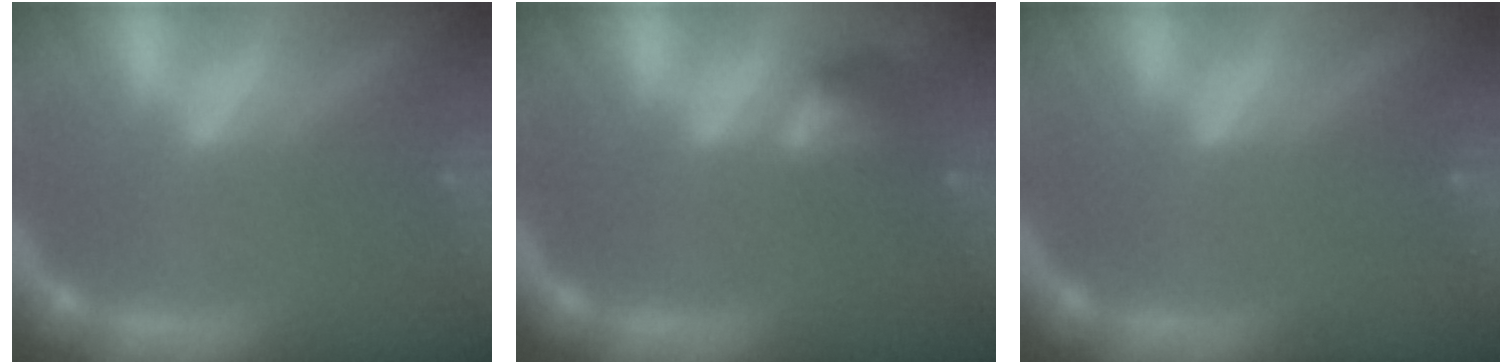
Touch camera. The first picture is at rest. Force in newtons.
{"total": 2.4}
{"total": 0.0}